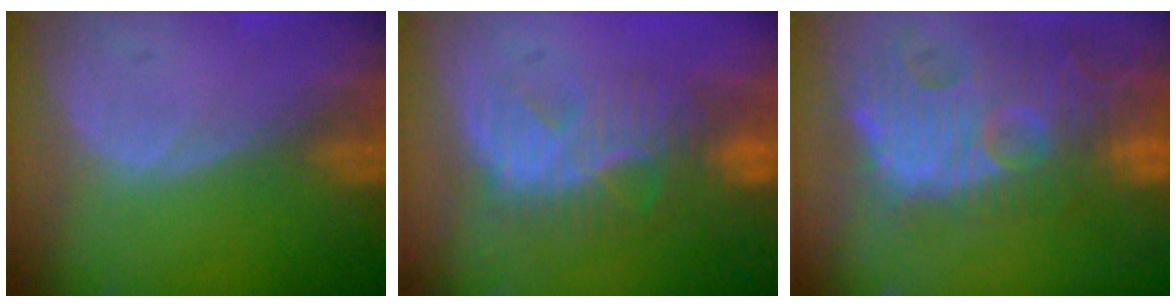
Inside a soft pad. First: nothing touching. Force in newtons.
{"total": 8.2, "press": 8.1, "slide": 1.5}
{"total": 14.4, "press": 12.6, "slide": 7.1}